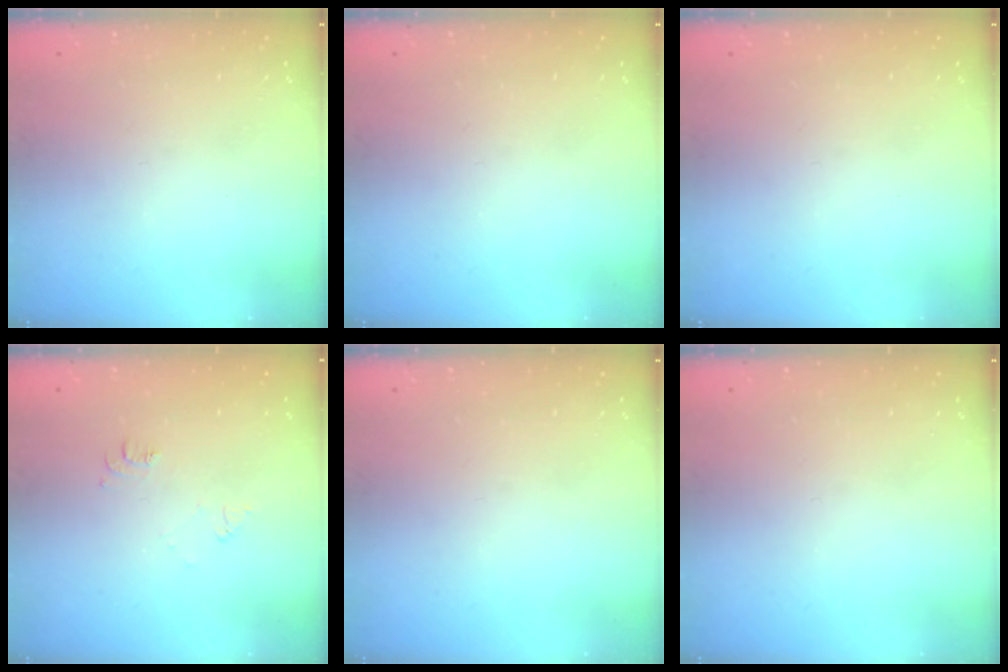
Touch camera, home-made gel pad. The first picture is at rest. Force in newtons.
{"total": 0.0}
{"total": 0.0}
{"total": 5.1, "press": 5.1, "slide": 0.7}
{"total": 0.0}
{"total": 0.0}